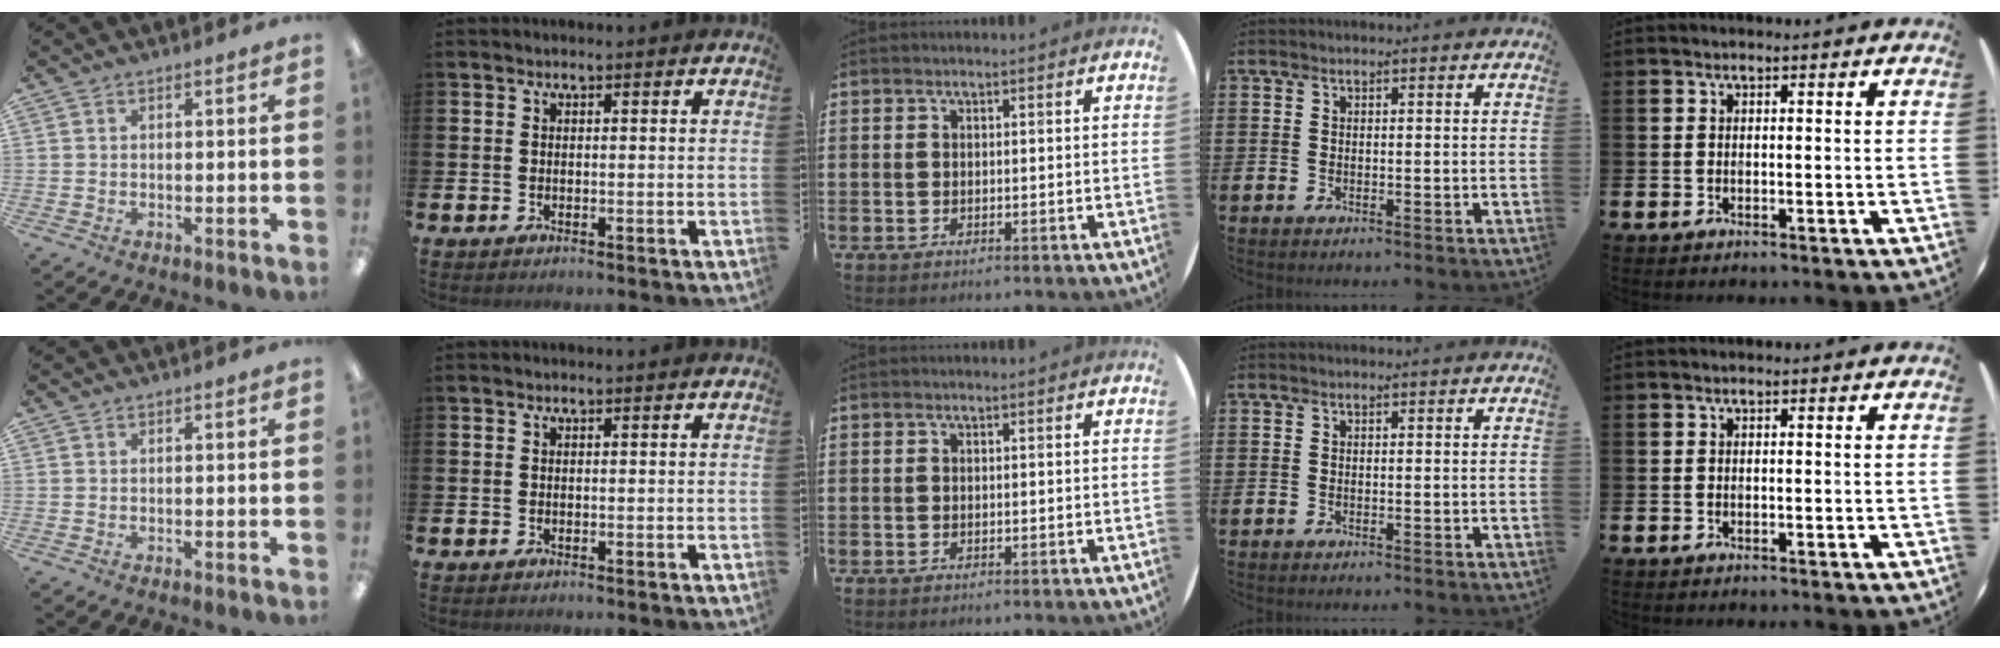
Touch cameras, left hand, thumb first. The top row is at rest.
{}